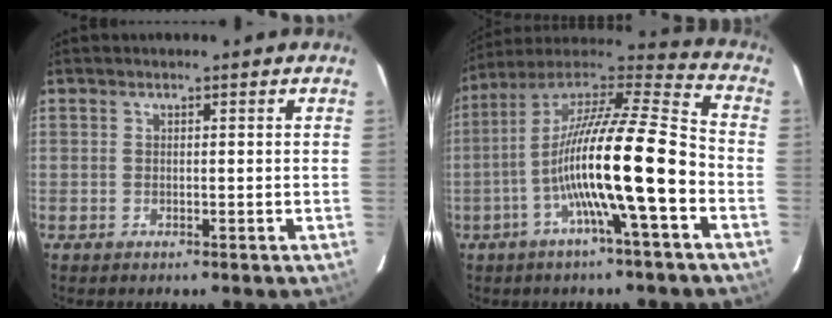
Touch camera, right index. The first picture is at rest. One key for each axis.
{"total": 18.2, "fx": -5.0, "fy": 0.6, "fz": 17.5, "tx": -0.313, "ty": 0.010, "tz": -0.094}